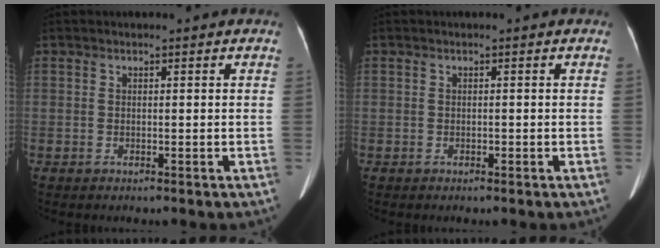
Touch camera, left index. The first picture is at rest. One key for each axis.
{"total": 0.0}